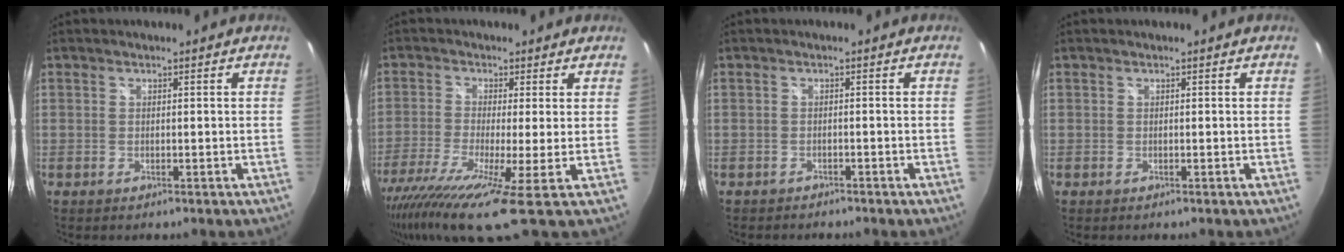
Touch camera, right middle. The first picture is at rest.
{"total": 12.8, "force": [-7.5, 0.0, 10.3], "torque": [-0.223, -0.059, -0.138]}
{"total": 2.1, "force": [-1.9, 0.9, 0.1], "torque": [-0.011, -0.005, -0.031]}
{"total": 0.0}